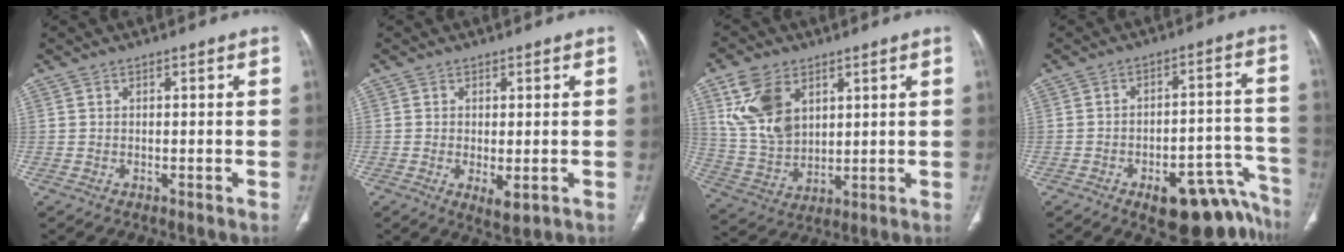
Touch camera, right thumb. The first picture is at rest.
{"total": 3.8, "force": [-0.9, 1.5, 3.3], "torque": [-0.057, -0.012, -0.009]}
{"total": 12.7, "force": [5.3, 8.3, 8.0], "torque": [-0.140, -0.018, 0.120]}
{"total": 16.3, "force": [-11.2, 7.2, 9.5], "torque": [-0.039, 0.102, -0.143]}